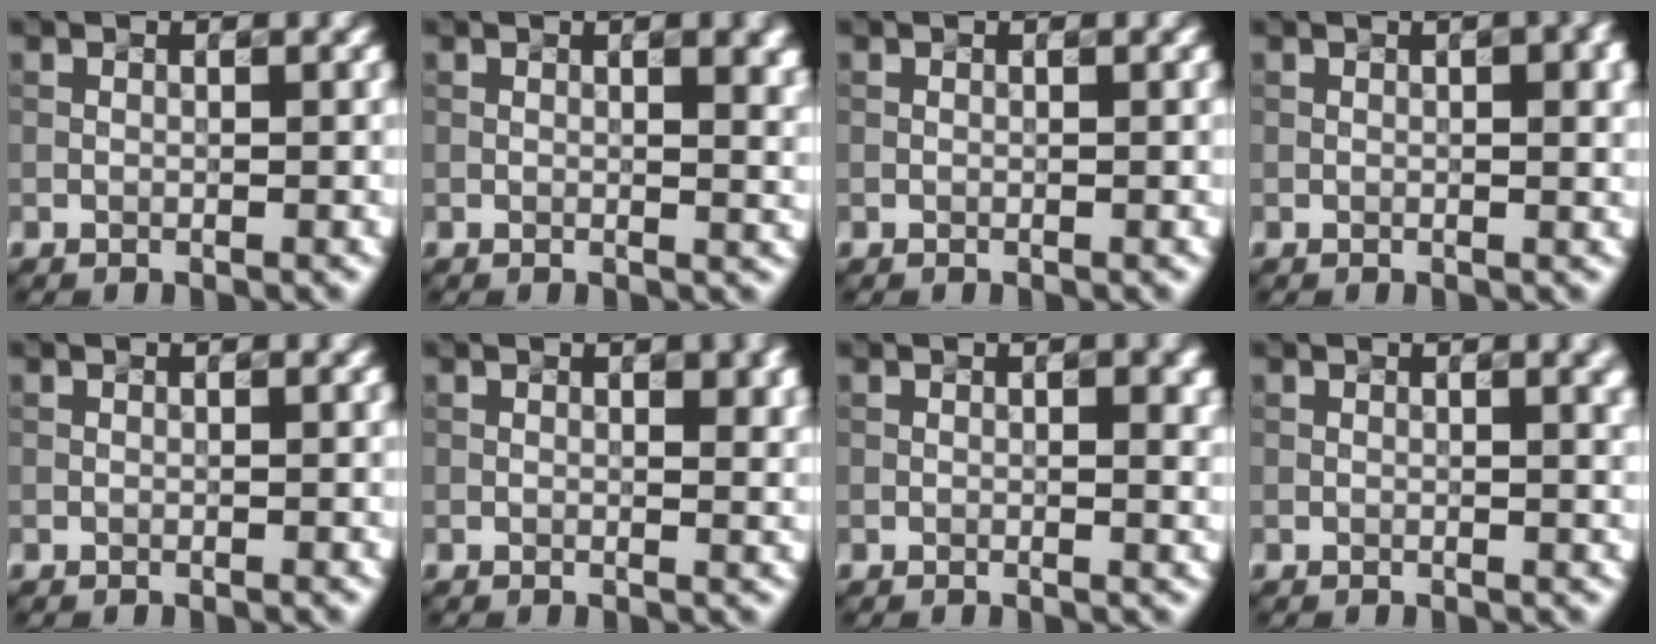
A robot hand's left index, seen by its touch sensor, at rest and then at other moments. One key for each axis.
{"total": 5.1, "fx": 1.5, "fy": 2.4, "fz": 4.3, "tx": -0.021, "ty": 0.013, "tz": 0.022}
{"total": 0.0}
{"total": 4.0, "fx": 1.1, "fy": 1.5, "fz": 3.5, "tx": -0.030, "ty": 0.014, "tz": 0.012}
{"total": 0.0}
{"total": 3.6, "fx": 1.3, "fy": 1.4, "fz": 3.1, "tx": -0.025, "ty": 0.008, "tz": 0.023}
{"total": 2.9, "fx": 0.7, "fy": 1.1, "fz": 2.6, "tx": -0.020, "ty": 0.006, "tz": 0.015}
{"total": 2.9, "fx": 1.0, "fy": 1.1, "fz": 2.5, "tx": -0.016, "ty": 0.006, "tz": 0.009}